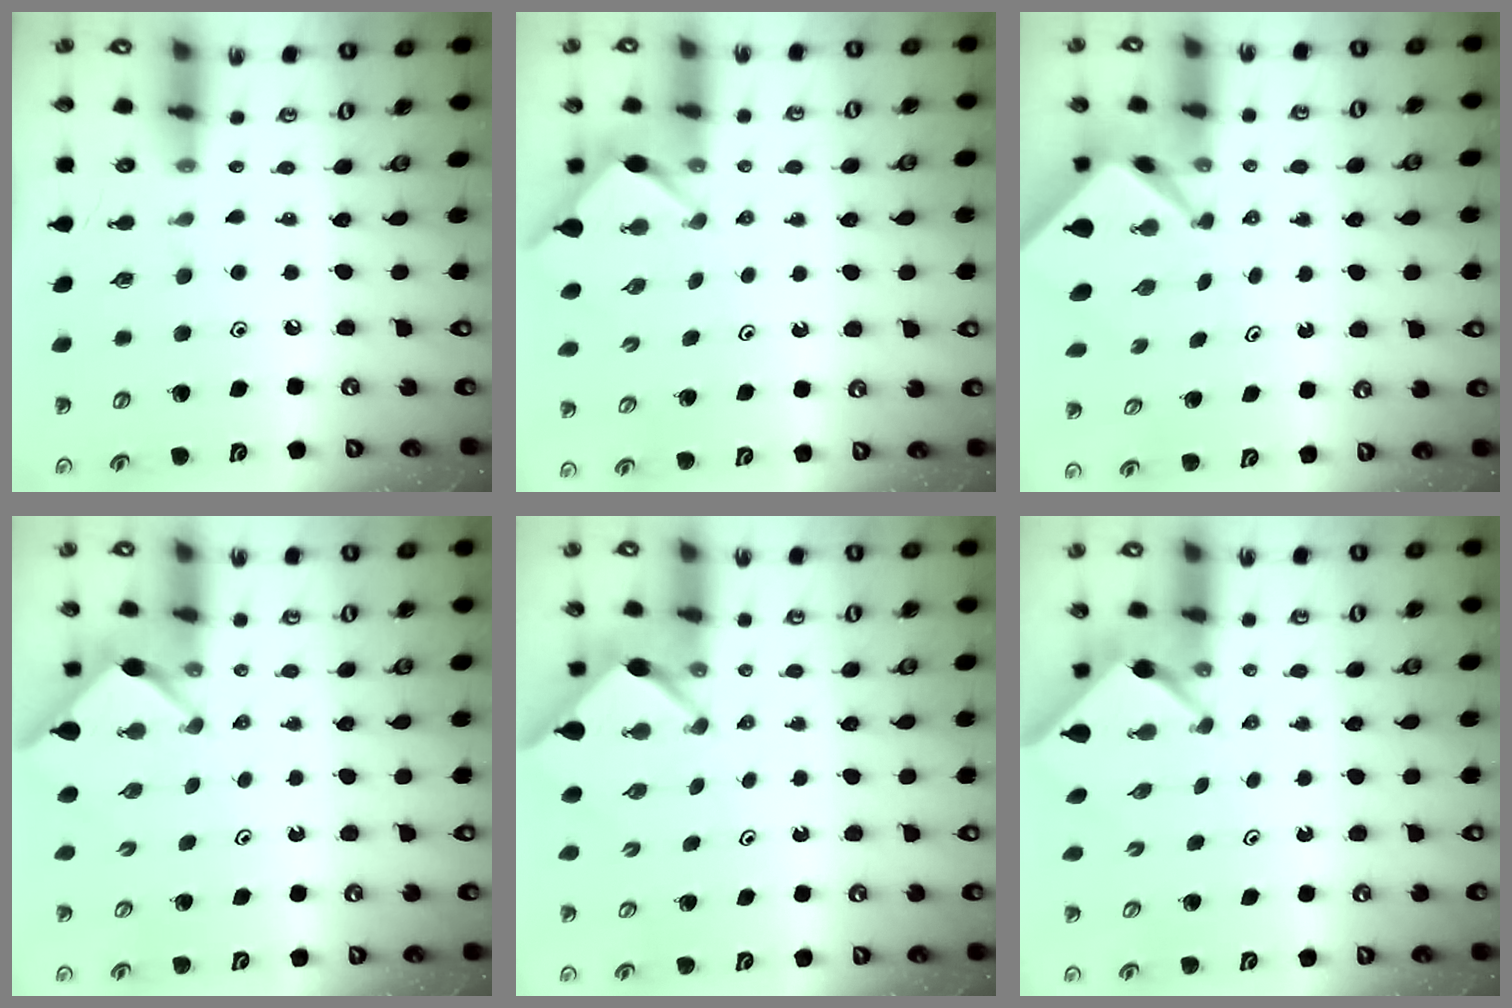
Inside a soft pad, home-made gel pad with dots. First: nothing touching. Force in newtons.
{"total": 2.7, "press": 2.7, "slide": 0.3}
{"total": 2.4, "press": 2.4, "slide": 0.2}
{"total": 2.6, "press": 2.5, "slide": 0.3}
{"total": 2.4, "press": 2.4, "slide": 0.1}
{"total": 2.4, "press": 2.4, "slide": 0.3}